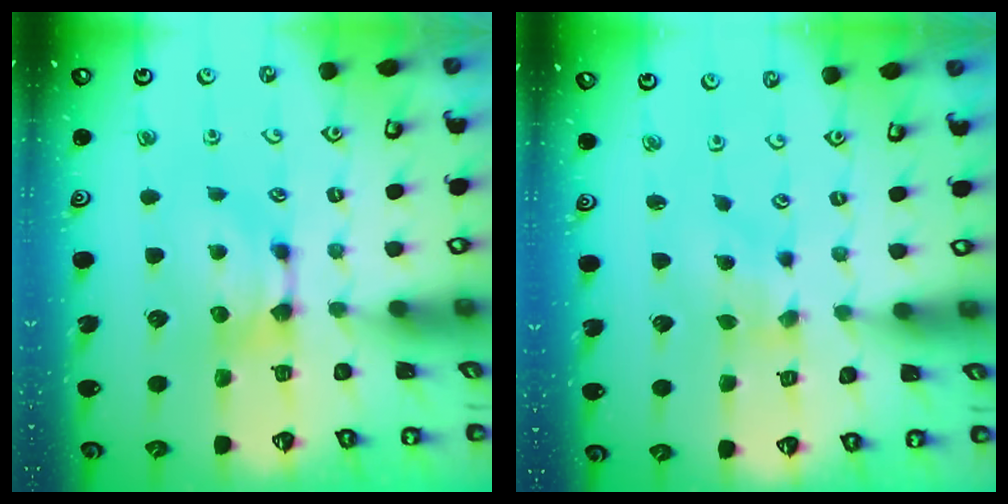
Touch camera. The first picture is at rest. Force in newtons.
{"total": 2.6, "press": 2.4, "slide": 0.9}